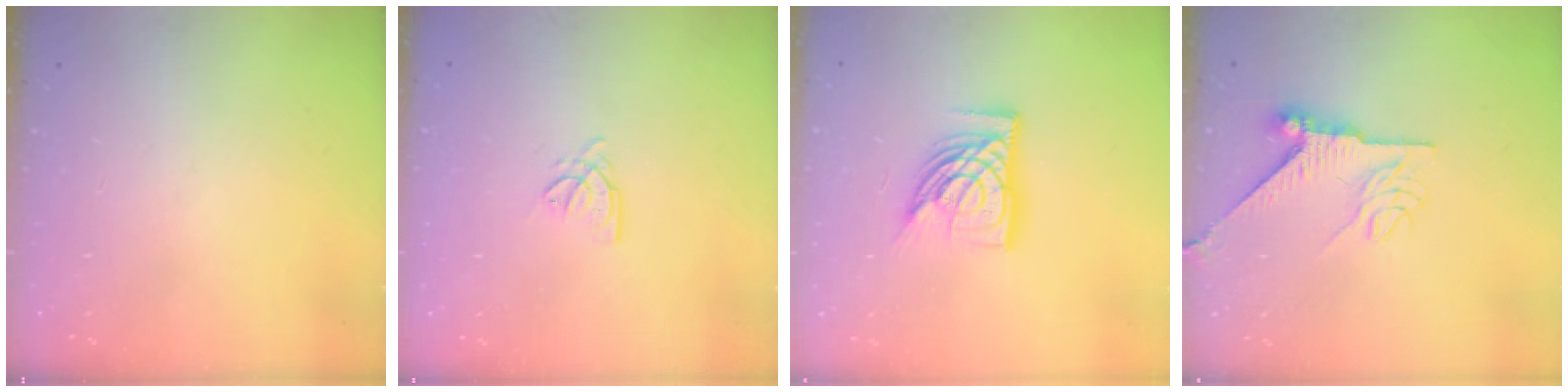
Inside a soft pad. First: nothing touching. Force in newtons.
{"total": 2.6, "press": 2.6, "slide": 0.1}
{"total": 14.1, "press": 14.0, "slide": 1.8}
{"total": 8.4, "press": 8.4, "slide": 0.5}